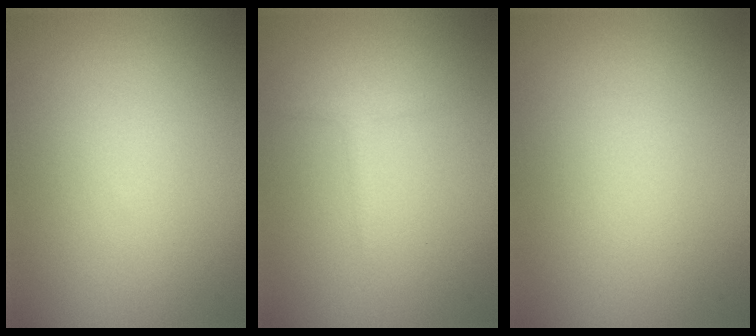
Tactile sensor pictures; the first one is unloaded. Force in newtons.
{"total": 1.3, "press": 1.3, "slide": 0.0}
{"total": 0.0}